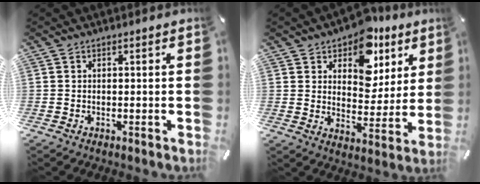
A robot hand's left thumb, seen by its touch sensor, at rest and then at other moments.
{"total": 11.5, "force": [7.7, 7.4, 4.4], "torque": [-0.066, -0.060, 0.135]}